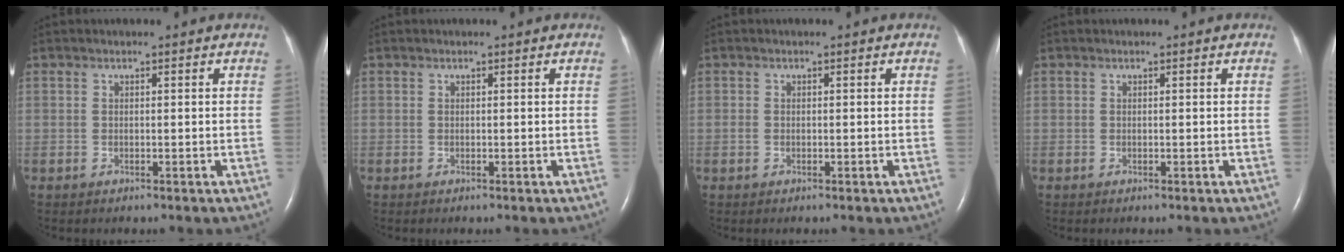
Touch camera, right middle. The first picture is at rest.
{"total": 0.0}
{"total": 0.6, "force": [-0.3, 0.4, 0.4], "torque": [-0.014, 0.000, -0.004]}
{"total": 0.0}